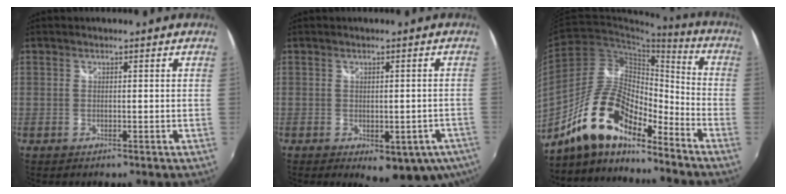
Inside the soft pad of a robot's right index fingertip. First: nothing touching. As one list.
[{"total": 11.4, "force": [-6.6, 5.2, 7.6], "torque": [-0.101, -0.023, -0.072]}, {"total": 17.0, "force": [-12.5, 5.7, 10.0], "torque": [-0.191, 0.004, -0.238]}]